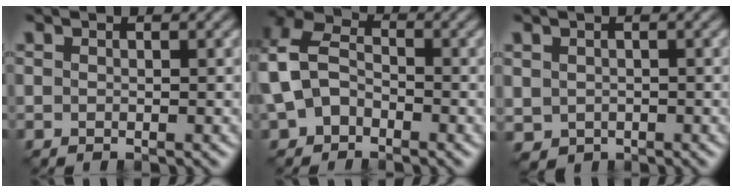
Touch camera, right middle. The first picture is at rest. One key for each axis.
{"total": 6.2, "fx": -0.9, "fy": 4.5, "fz": 4.3, "tx": -0.106, "ty": 0.012, "tz": -0.031}
{"total": 1.6, "fx": -0.3, "fy": 1.3, "fz": 0.8, "tx": -0.023, "ty": -0.003, "tz": -0.003}